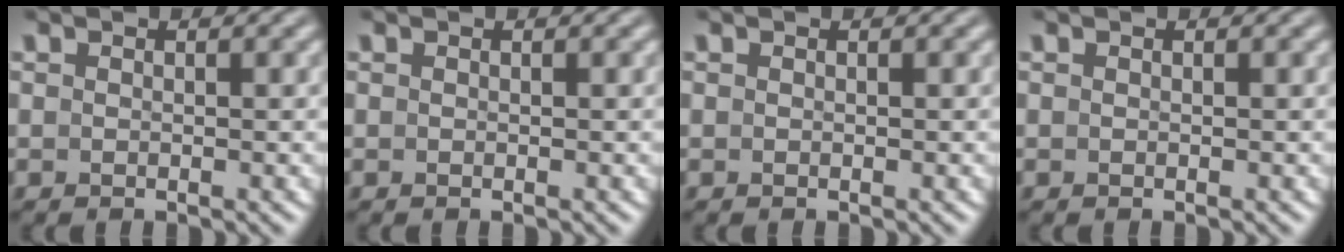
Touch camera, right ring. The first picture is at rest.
{"total": 0.0}
{"total": 0.0}
{"total": 0.0}